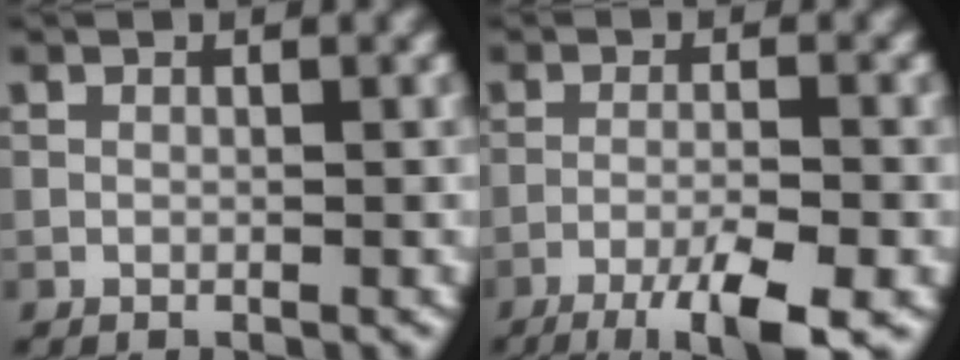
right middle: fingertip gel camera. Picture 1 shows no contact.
{"total": 7.4, "force": [-4.6, 1.3, 5.5], "torque": [-0.085, -0.008, -0.078]}